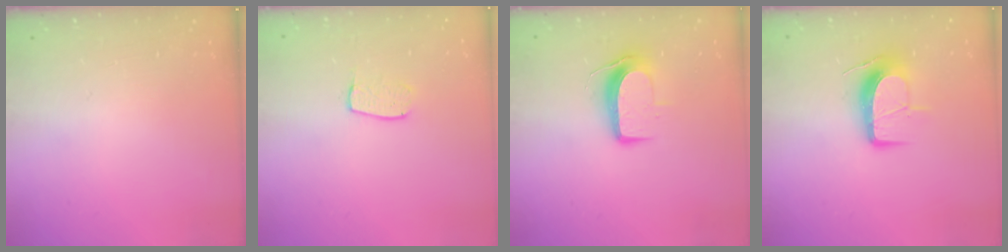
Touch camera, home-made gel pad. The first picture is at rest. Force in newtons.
{"total": 6.0, "press": 6.0, "slide": 0.4}
{"total": 9.1, "press": 9.0, "slide": 1.1}
{"total": 11.1, "press": 11.1, "slide": 0.5}